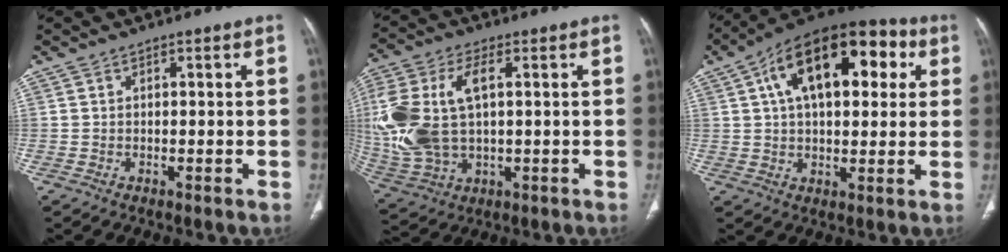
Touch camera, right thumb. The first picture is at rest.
{"total": 19.2, "force": [1.9, 10.9, 15.8], "torque": [-0.374, 0.005, 0.046]}
{"total": 22.6, "force": [7.0, 12.0, 17.8], "torque": [-0.251, 0.028, 0.101]}